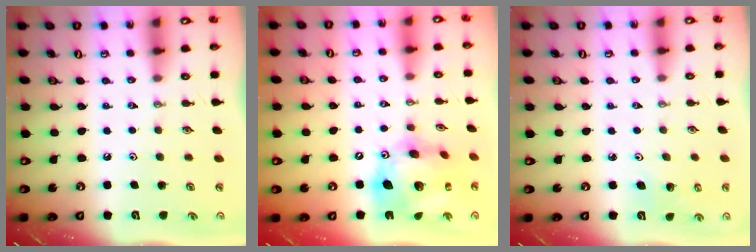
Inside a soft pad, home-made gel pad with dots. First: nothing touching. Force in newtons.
{"total": 19.1, "press": 19.0, "slide": 1.8}
{"total": 3.7, "press": 3.7, "slide": 0.3}